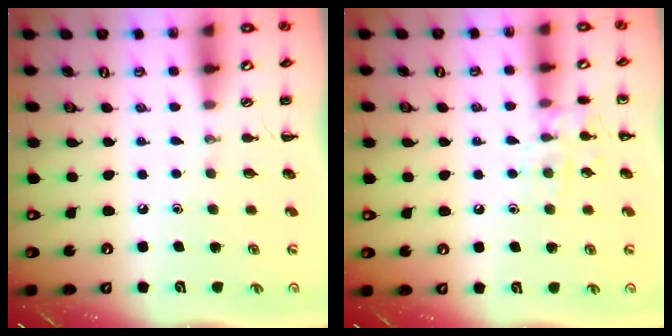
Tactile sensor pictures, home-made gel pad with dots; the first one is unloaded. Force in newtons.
{"total": 8.1, "press": 8.0, "slide": 1.3}